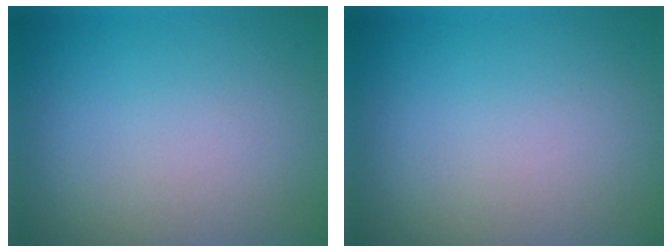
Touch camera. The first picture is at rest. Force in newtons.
{"total": 0.0}